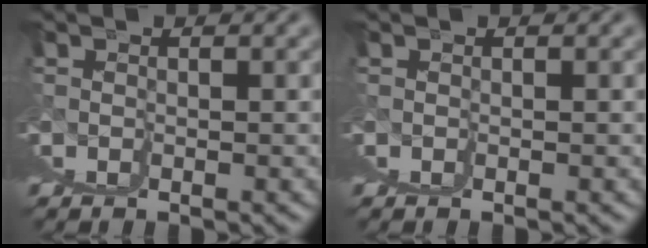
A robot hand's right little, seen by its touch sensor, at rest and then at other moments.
{"total": 0.0}